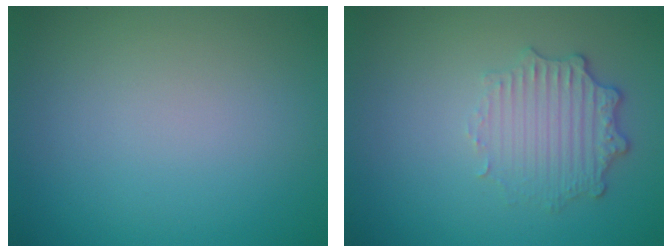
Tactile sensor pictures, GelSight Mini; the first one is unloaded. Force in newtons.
{"total": 3.4, "press": 2.7, "slide": 2.1}